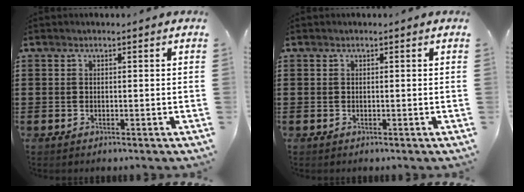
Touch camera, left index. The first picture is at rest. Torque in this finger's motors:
{"motor_torque": [0.05, 0.11, 0.02, -0.01]}